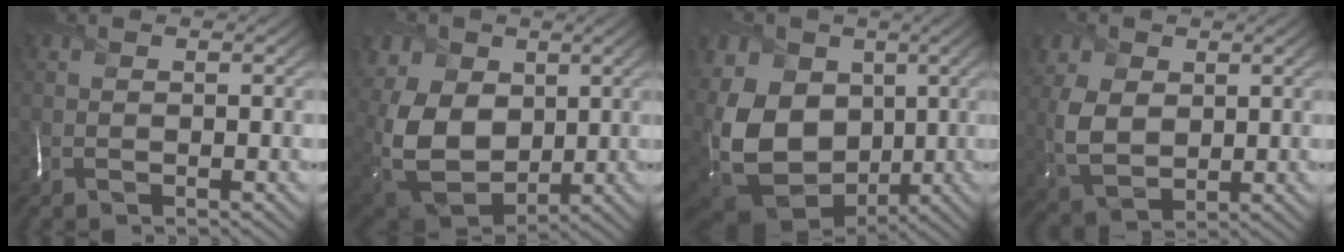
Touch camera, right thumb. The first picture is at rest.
{"total": 13.0, "force": [2.8, 9.3, 8.6], "torque": [-0.223, 0.001, 0.056]}
{"total": 17.2, "force": [1.1, 13.2, 10.9], "torque": [-0.286, -0.002, 0.045]}
{"total": 6.7, "force": [2.4, 4.7, 4.1], "torque": [-0.116, -0.001, 0.050]}